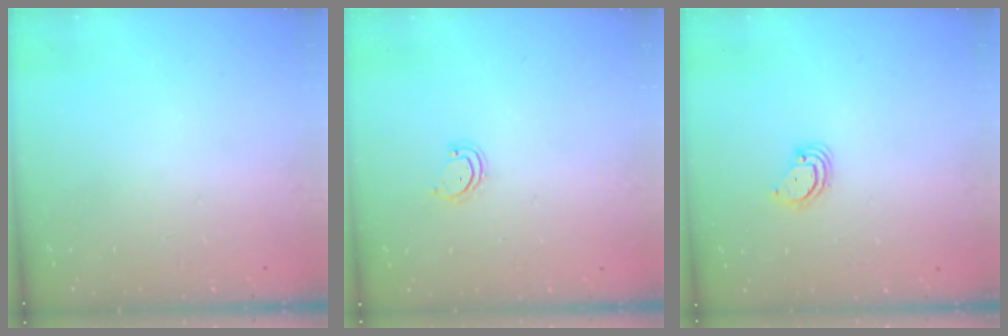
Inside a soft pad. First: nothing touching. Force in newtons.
{"total": 2.8, "press": 2.8, "slide": 0.3}
{"total": 3.6, "press": 3.6, "slide": 0.3}